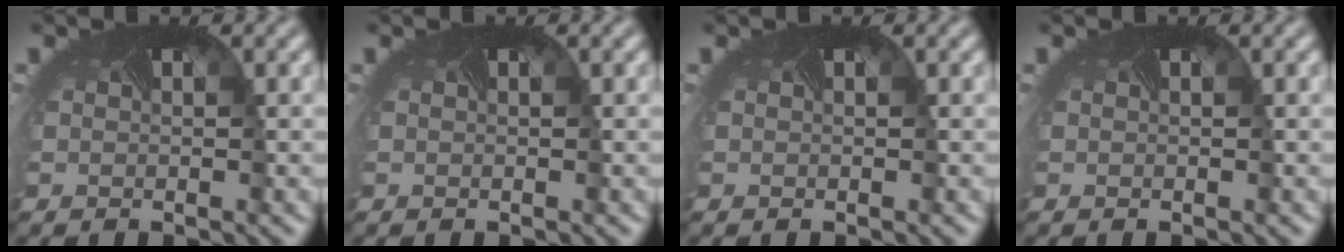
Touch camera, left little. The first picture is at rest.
{"total": 0.0}
{"total": 0.0}
{"total": 0.0}